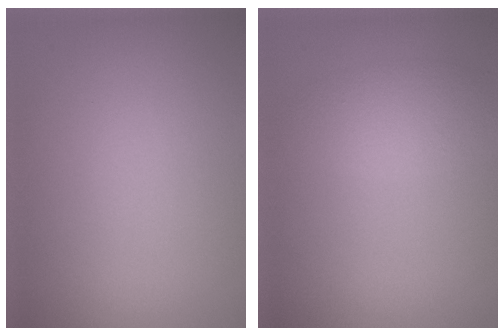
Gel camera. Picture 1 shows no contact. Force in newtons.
{"total": 2.4, "press": 2.4, "slide": 0.1}